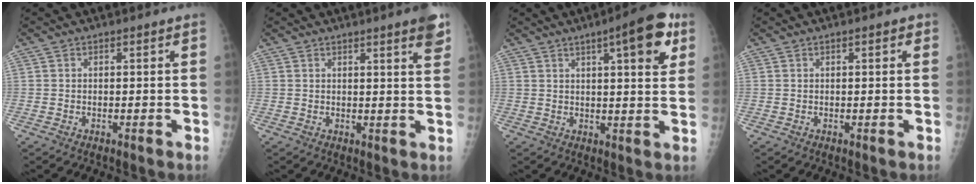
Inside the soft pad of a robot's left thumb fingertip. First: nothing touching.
{"total": 5.1, "force": [3.2, 0.3, 3.9], "torque": [-0.041, -0.014, 0.036]}
{"total": 11.3, "force": [5.4, 2.9, 9.6], "torque": [-0.109, -0.013, 0.065]}
{"total": 1.4, "force": [0.6, 0.5, 1.1], "torque": [-0.012, 0.001, 0.007]}